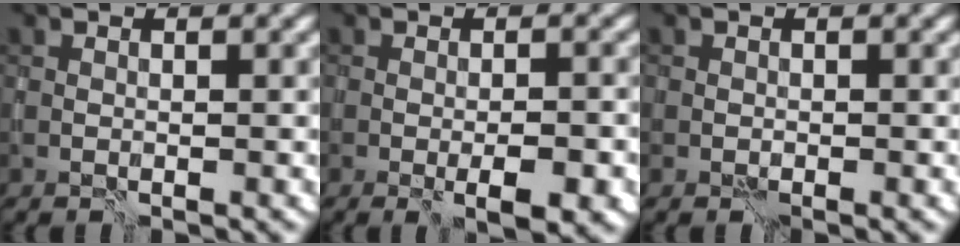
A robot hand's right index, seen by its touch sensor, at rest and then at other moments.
{"total": 3.2, "force": [-1.3, 0.7, 2.8], "torque": [-0.044, -0.012, -0.016]}
{"total": 0.6, "force": [0.0, 0.6, 0.2], "torque": [-0.003, 0.001, 0.000]}